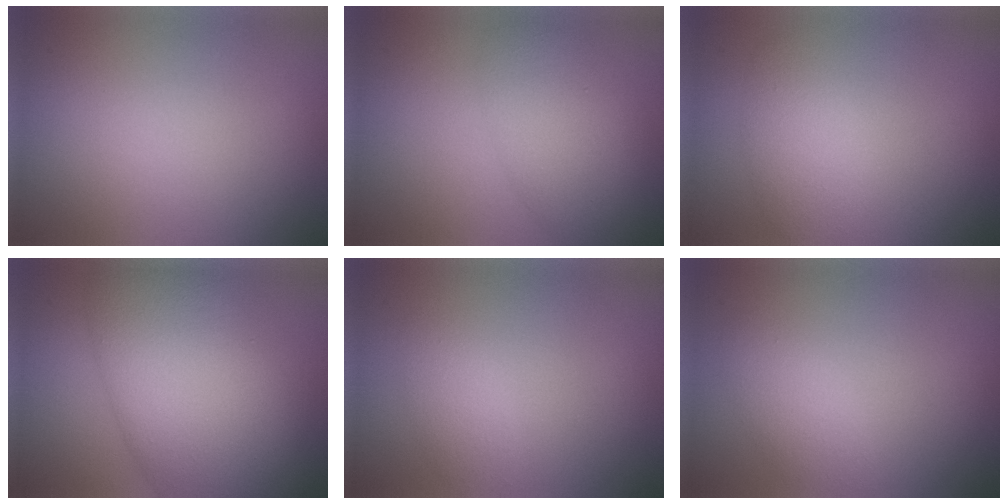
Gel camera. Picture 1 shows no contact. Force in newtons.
{"total": 4.5, "press": 4.5, "slide": 0.1}
{"total": 2.9, "press": 2.9, "slide": 0.1}
{"total": 11.9, "press": 11.8, "slide": 0.3}
{"total": 1.6, "press": 1.6, "slide": 0.1}
{"total": 2.1, "press": 2.1, "slide": 0.1}